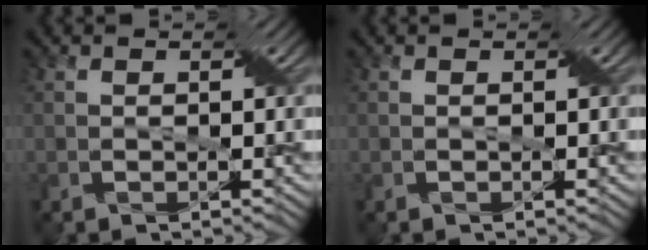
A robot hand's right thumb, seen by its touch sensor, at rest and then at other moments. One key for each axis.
{"total": 0.0}